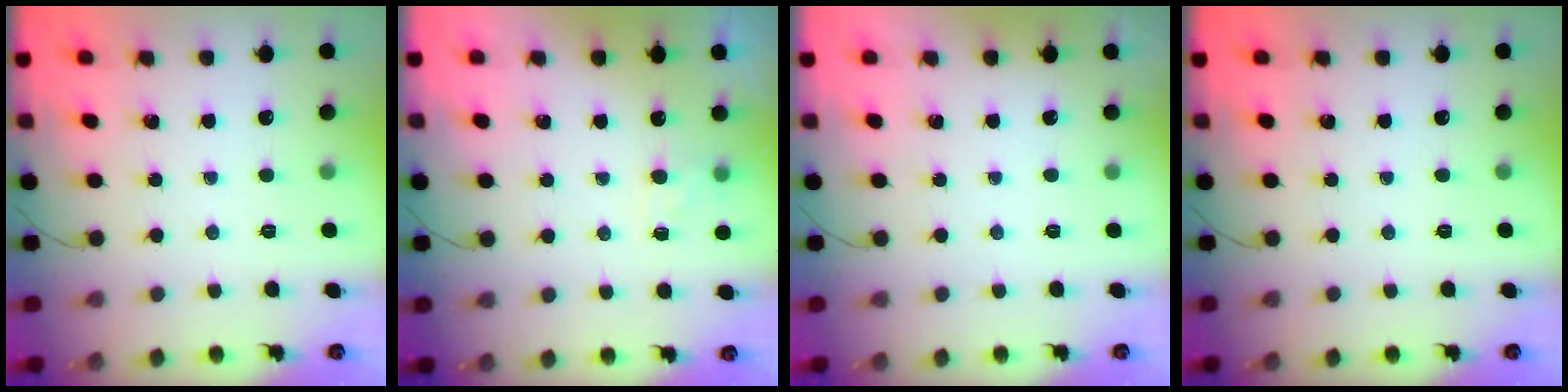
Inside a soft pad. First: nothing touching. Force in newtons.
{"total": 3.0, "press": 2.9, "slide": 1.1}
{"total": 1.9, "press": 1.9, "slide": 0.3}
{"total": 0.0}